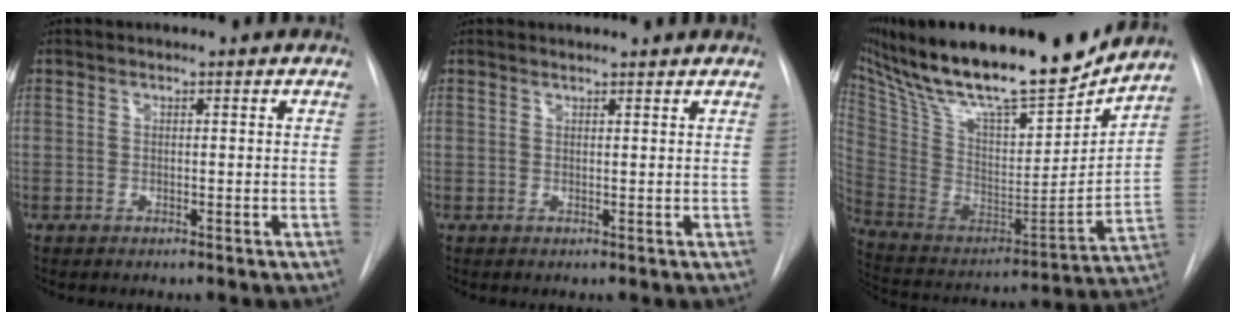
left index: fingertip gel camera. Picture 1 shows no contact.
{"total": 2.7, "force": [2.5, 0.1, 0.8], "torque": [-0.013, 0.010, 0.025]}
{"total": 28.2, "force": [22.8, 5.8, 15.4], "torque": [-0.292, -0.018, 0.368]}